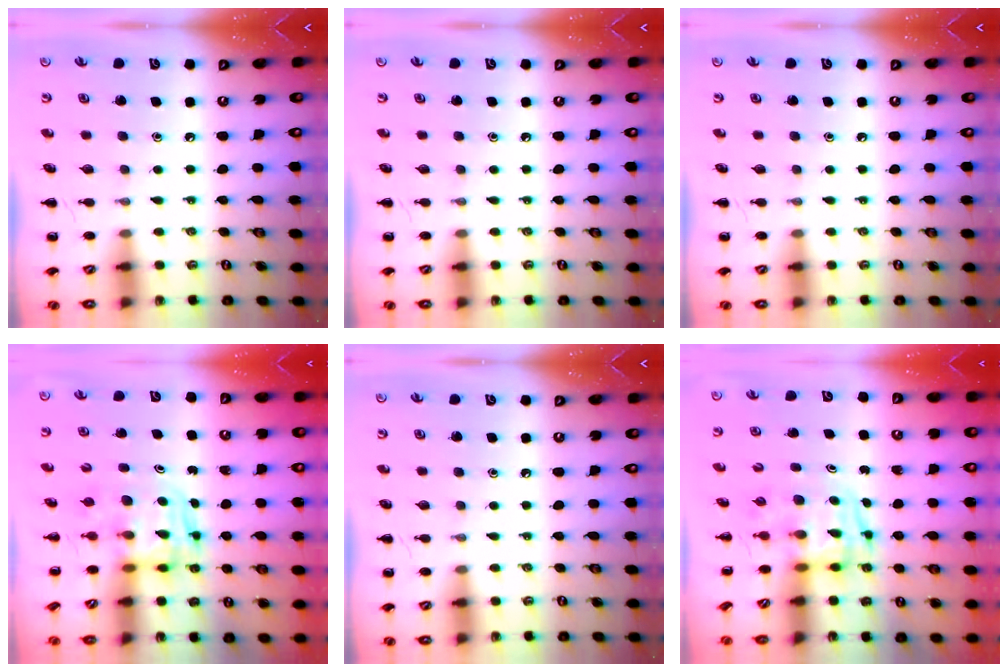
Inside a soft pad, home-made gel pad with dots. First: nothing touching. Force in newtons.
{"total": 0.0}
{"total": 0.0}
{"total": 2.7, "press": 2.7, "slide": 0.2}
{"total": 0.0}
{"total": 3.3, "press": 3.3, "slide": 0.5}